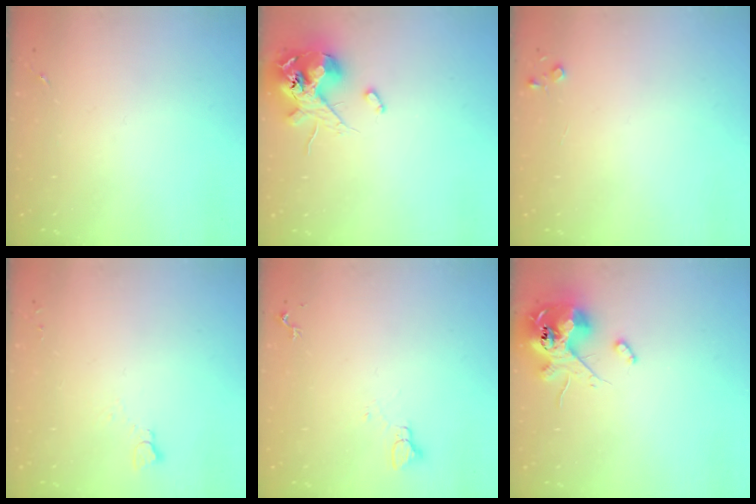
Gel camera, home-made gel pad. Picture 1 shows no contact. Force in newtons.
{"total": 12.7, "press": 12.5, "slide": 2.2}
{"total": 3.6, "press": 3.6, "slide": 0.4}
{"total": 2.5, "press": 2.5, "slide": 0.2}
{"total": 4.3, "press": 4.3, "slide": 0.4}
{"total": 12.8, "press": 12.6, "slide": 2.2}